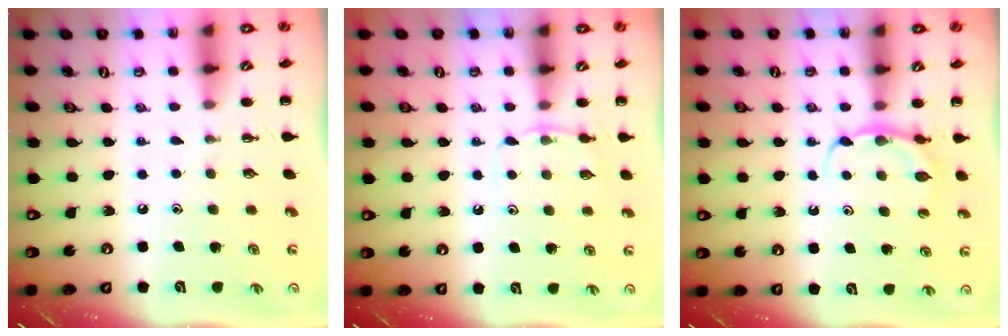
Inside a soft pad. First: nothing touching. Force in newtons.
{"total": 5.3, "press": 5.0, "slide": 1.5}
{"total": 5.4, "press": 5.4, "slide": 0.4}